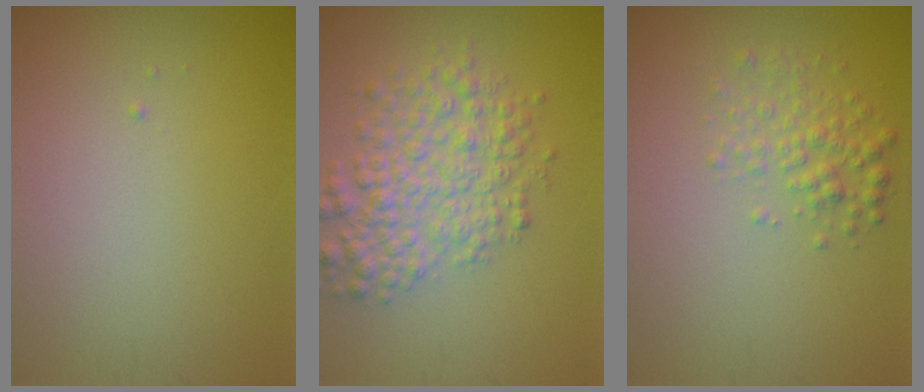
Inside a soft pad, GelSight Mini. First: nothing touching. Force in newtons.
{"total": 5.2, "press": 5.2, "slide": 0.1}
{"total": 2.4, "press": 2.4, "slide": 0.1}